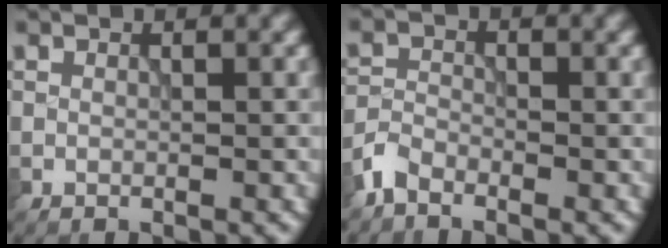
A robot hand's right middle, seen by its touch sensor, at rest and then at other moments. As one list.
[{"total": 2.0, "force": [-1.7, 0.8, 0.7], "torque": [-0.015, 0.004, -0.044]}]